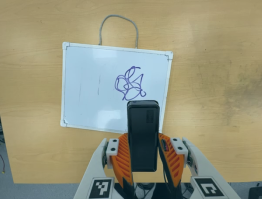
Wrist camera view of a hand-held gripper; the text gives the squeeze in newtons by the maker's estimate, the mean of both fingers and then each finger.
{"total": 4.2, "left": 2.8, "right": 5.5}